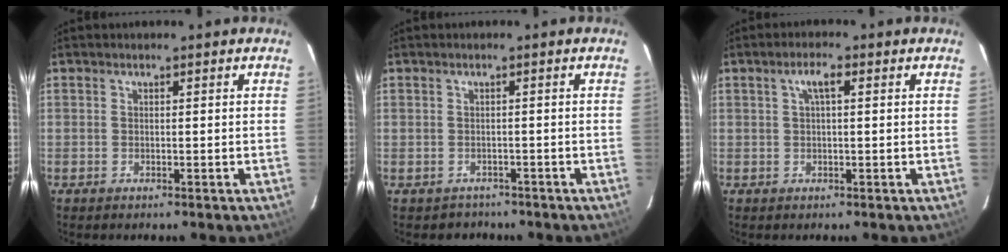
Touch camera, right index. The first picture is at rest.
{"total": 2.7, "force": [-1.7, 2.1, -0.3], "torque": [0.007, 0.015, -0.020]}
{"total": 2.8, "force": [0.8, 0.7, 2.6], "torque": [-0.051, 0.010, 0.015]}